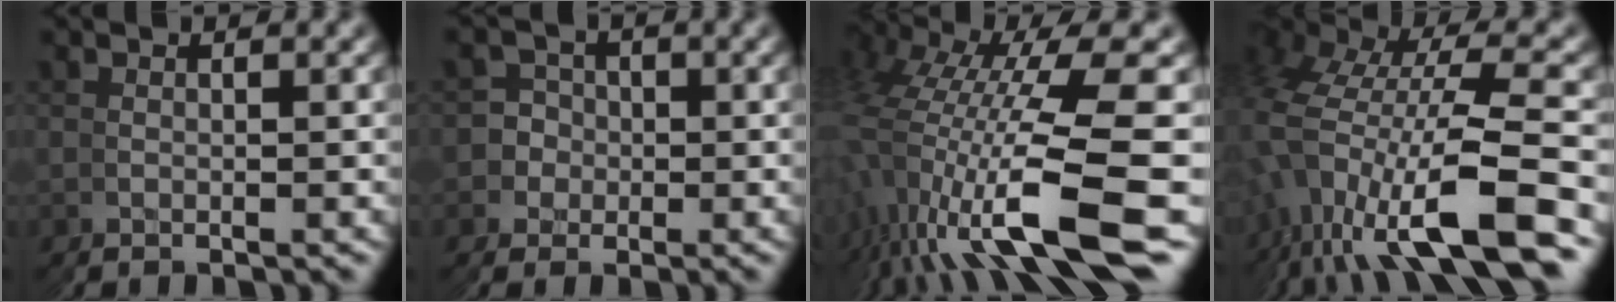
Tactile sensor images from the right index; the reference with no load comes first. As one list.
[{"total": 5.8, "force": [0.0, 5.8, -0.2], "torque": [0.019, -0.017, 0.001]}, {"total": 13.3, "force": [2.6, 7.0, 11.1], "torque": [-0.216, 0.006, 0.050]}, {"total": 7.5, "force": [1.5, 4.7, 5.6], "torque": [-0.127, 0.014, 0.022]}]